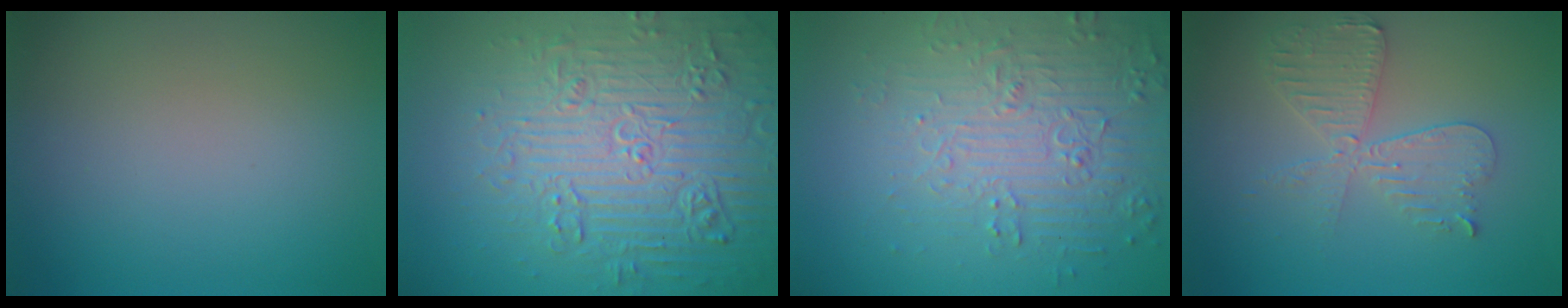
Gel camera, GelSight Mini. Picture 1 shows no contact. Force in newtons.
{"total": 8.1, "press": 7.8, "slide": 1.9}
{"total": 4.4, "press": 4.3, "slide": 0.7}
{"total": 4.6, "press": 4.0, "slide": 2.2}